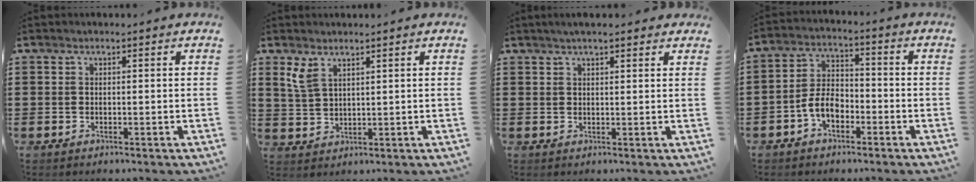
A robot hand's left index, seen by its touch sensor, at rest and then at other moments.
{"total": 3.6, "force": [2.4, 1.5, 2.3], "torque": [-0.052, 0.003, 0.045]}
{"total": 2.4, "force": [1.9, 0.4, 1.4], "torque": [-0.028, 0.006, 0.034]}
{"total": 5.3, "force": [-2.7, 3.0, 3.4], "torque": [-0.078, 0.009, -0.058]}